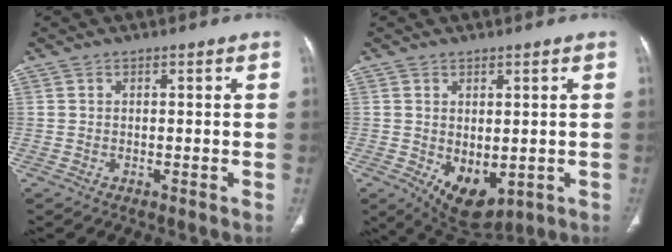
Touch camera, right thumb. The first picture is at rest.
{"total": 8.8, "force": [-1.7, 5.2, 6.9], "torque": [-0.091, -0.010, -0.001]}